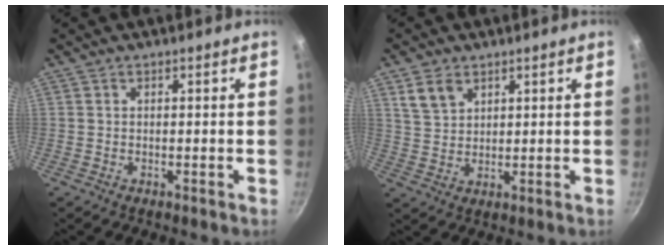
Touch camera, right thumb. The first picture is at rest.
{"total": 5.3, "force": [2.9, 3.6, 2.6], "torque": [-0.036, -0.007, 0.062]}